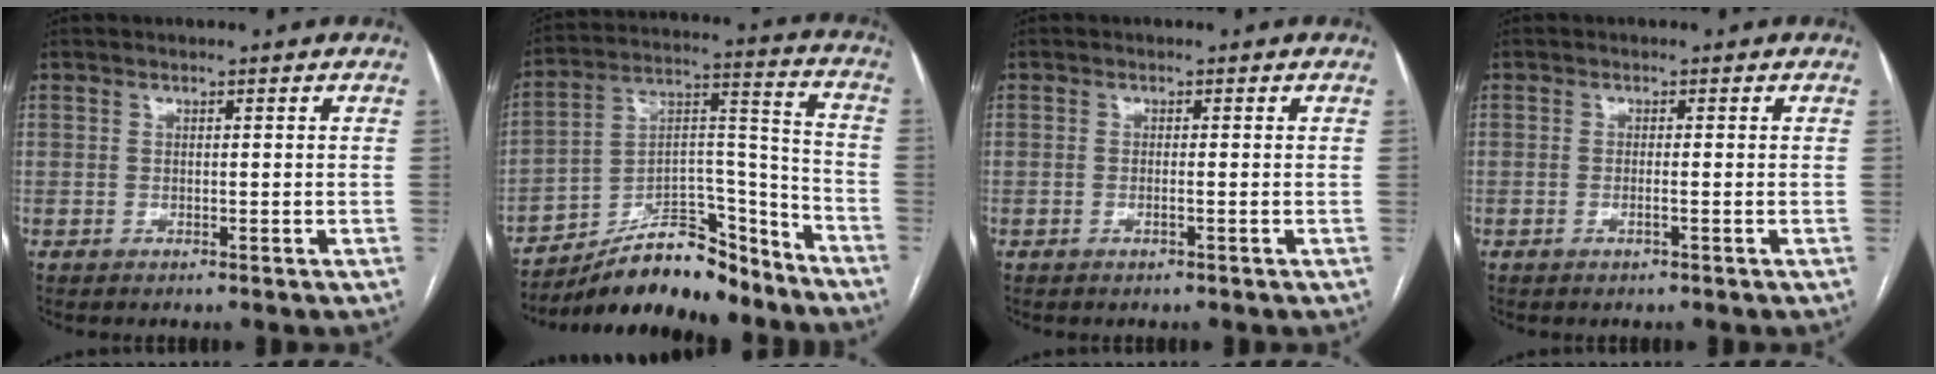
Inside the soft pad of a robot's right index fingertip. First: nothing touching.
{"total": 18.1, "force": [-15.4, 5.7, 7.6], "torque": [-0.125, 0.043, -0.255]}
{"total": 0.6, "force": [-0.3, -0.1, 0.6], "torque": [-0.011, 0.000, -0.004]}
{"total": 0.9, "force": [-0.3, -0.1, 0.8], "torque": [-0.016, -0.001, -0.006]}